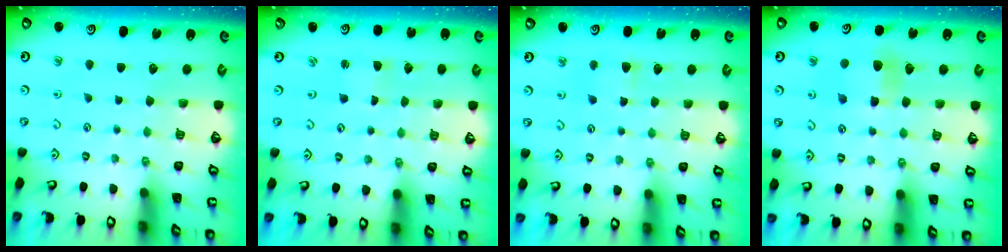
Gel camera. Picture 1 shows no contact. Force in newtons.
{"total": 1.0, "press": 1.0, "slide": 0.1}
{"total": 5.2, "press": 5.1, "slide": 1.0}
{"total": 7.3, "press": 7.3, "slide": 0.6}